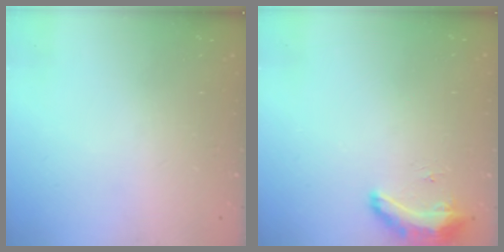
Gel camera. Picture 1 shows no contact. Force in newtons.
{"total": 9.2, "press": 8.6, "slide": 3.1}